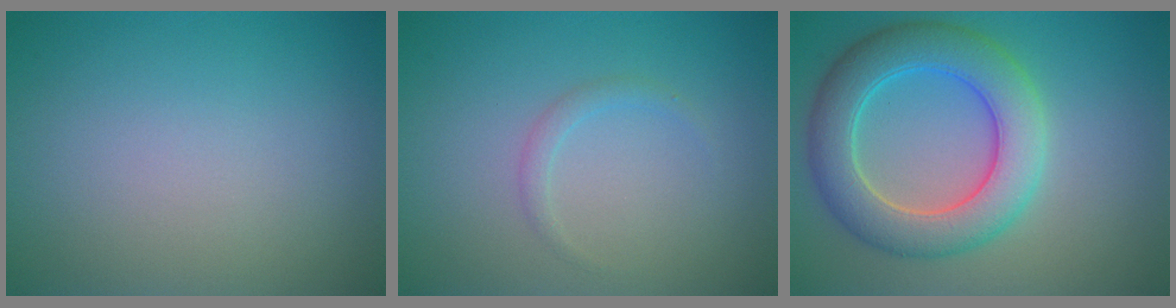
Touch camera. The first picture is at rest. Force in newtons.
{"total": 1.0, "press": 1.0, "slide": 0.0}
{"total": 7.1, "press": 7.1, "slide": 0.3}